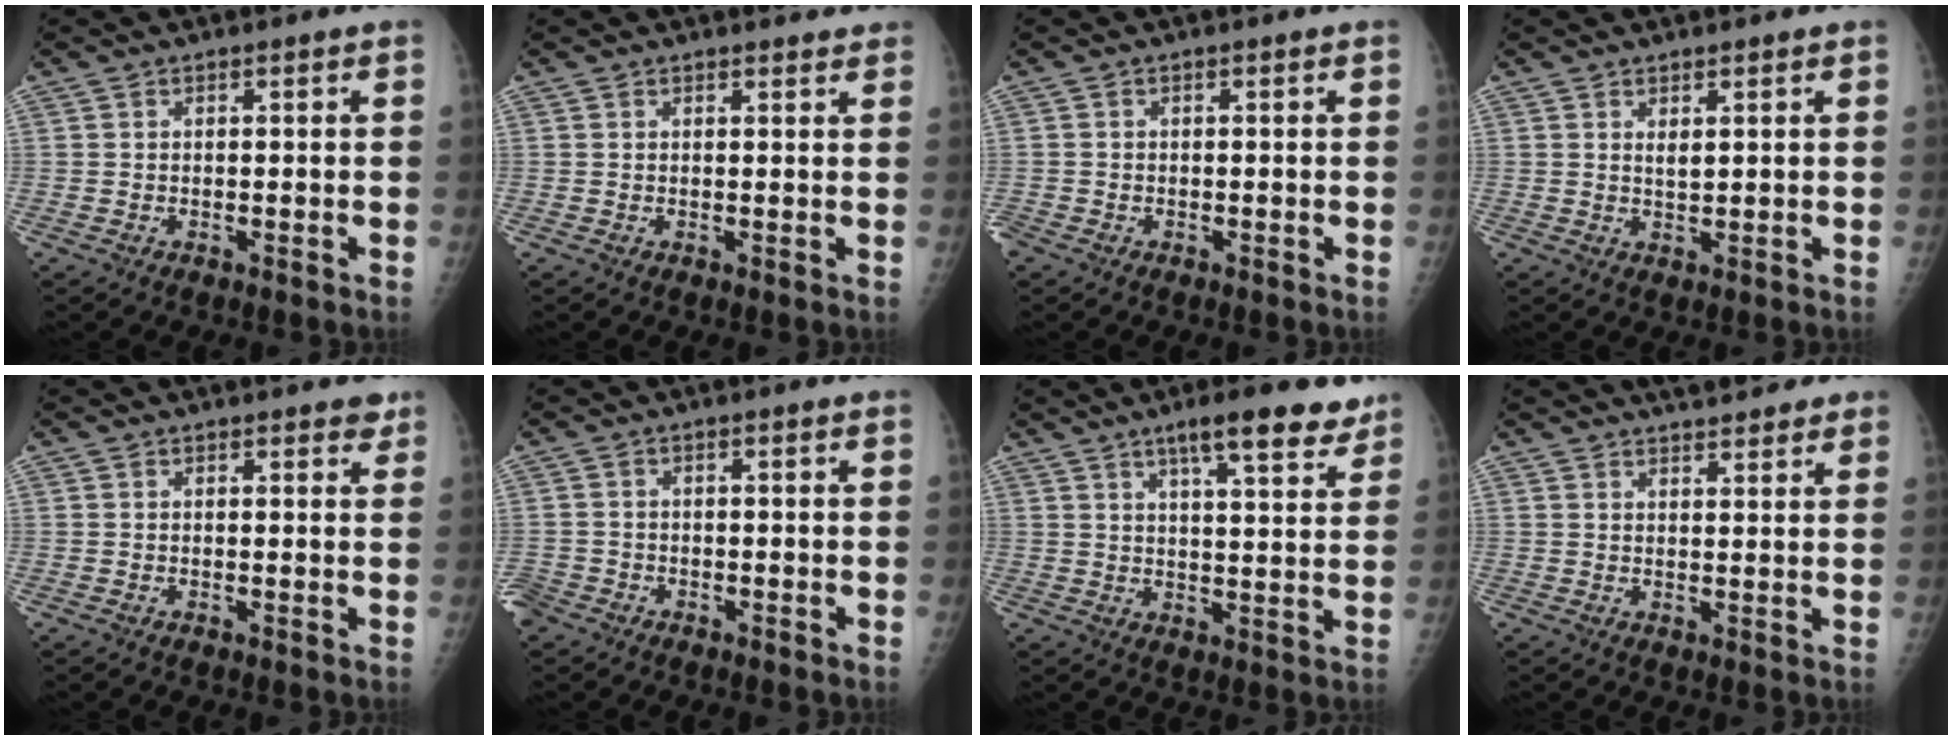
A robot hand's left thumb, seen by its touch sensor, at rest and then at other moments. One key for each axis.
{"total": 3.4, "fx": 3.2, "fy": 0.8, "fz": 0.9, "tx": 0.004, "ty": -0.008, "tz": 0.028}
{"total": 1.3, "fx": -0.7, "fy": 1.0, "fz": 0.5, "tx": -0.015, "ty": 0.000, "tz": -0.015}
{"total": 1.7, "fx": 0.9, "fy": 0.5, "fz": 1.3, "tx": -0.020, "ty": -0.008, "tz": 0.016}
{"total": 2.1, "fx": 1.6, "fy": 0.9, "fz": 1.0, "tx": 0.006, "ty": -0.005, "tz": 0.013}
{"total": 3.8, "fx": -2.6, "fy": 2.6, "fz": 0.9, "tx": -0.023, "ty": 0.006, "tz": -0.053}
{"total": 11.1, "fx": 7.6, "fy": 2.6, "fz": 7.7, "tx": -0.088, "ty": -0.034, "tz": 0.109}
{"total": 9.1, "fx": 7.5, "fy": 2.7, "fz": 4.5, "tx": -0.039, "ty": -0.014, "tz": 0.092}